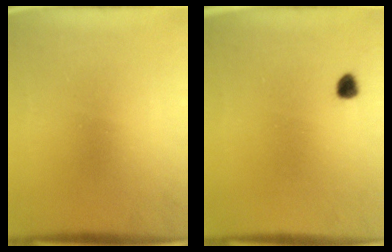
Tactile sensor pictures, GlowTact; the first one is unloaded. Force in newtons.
{"total": 1.8}